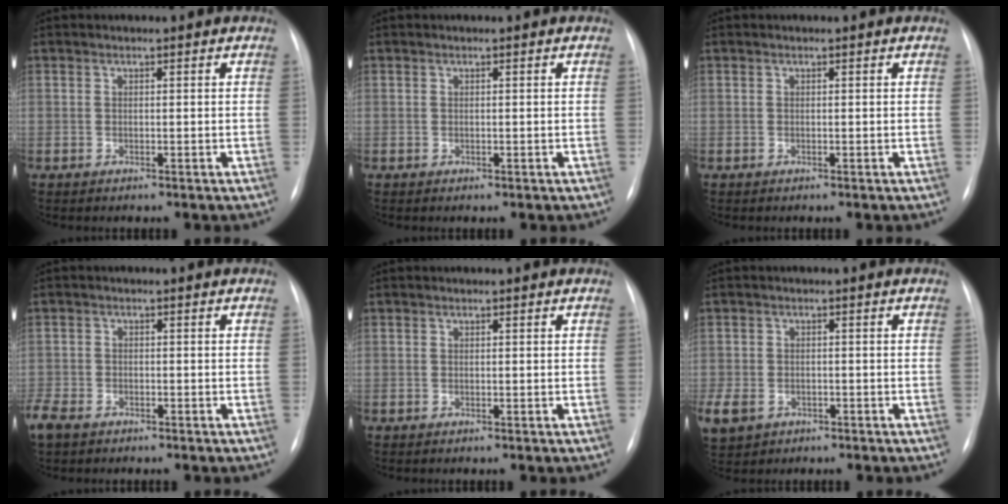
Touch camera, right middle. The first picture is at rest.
{"total": 0.0}
{"total": 0.0}
{"total": 5.0, "force": [-3.7, 2.5, 2.3], "torque": [-0.051, -0.007, -0.065]}
{"total": 0.0}
{"total": 9.3, "force": [-4.5, 7.1, 4.0], "torque": [-0.122, -0.008, -0.064]}